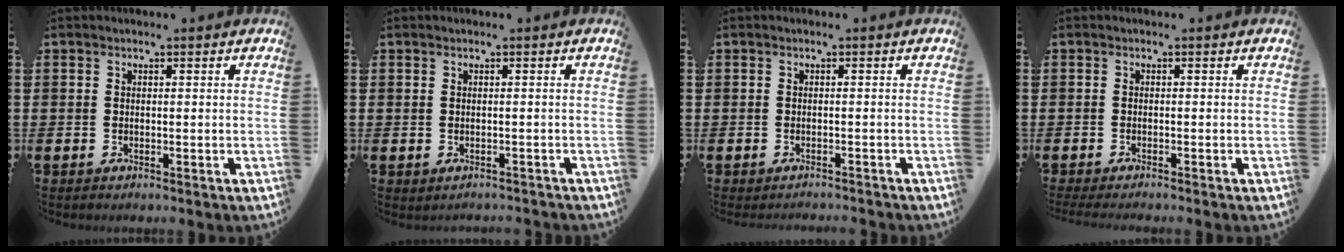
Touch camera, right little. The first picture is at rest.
{"total": 0.0}
{"total": 1.1, "force": [-1.0, -0.2, -0.1], "torque": [0.000, 0.002, -0.022]}
{"total": 0.9, "force": [-0.7, -0.2, 0.6], "torque": [-0.006, 0.003, -0.012]}